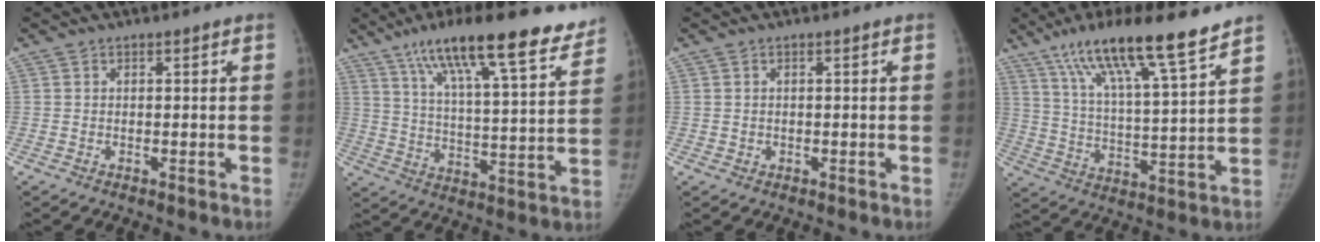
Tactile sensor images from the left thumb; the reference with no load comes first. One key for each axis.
{"total": 23.2, "fx": 16.2, "fy": 4.9, "fz": 15.9, "tx": -0.227, "ty": -0.043, "tz": 0.251}
{"total": 0.8, "fx": 0.0, "fy": 0.8, "fz": 0.1, "tx": 0.001, "ty": 0.001, "tz": 0.001}
{"total": 18.4, "fx": 13.0, "fy": 2.2, "fz": 12.9, "tx": -0.206, "ty": -0.052, "tz": 0.223}